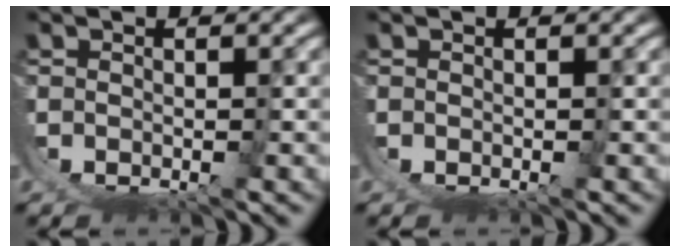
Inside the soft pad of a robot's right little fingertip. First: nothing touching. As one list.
[{"total": 0.0}]